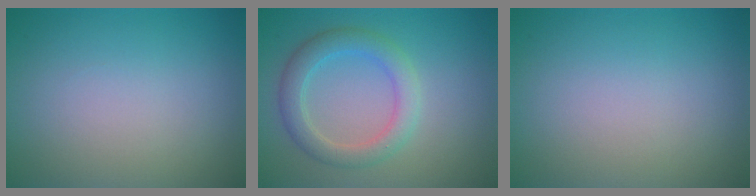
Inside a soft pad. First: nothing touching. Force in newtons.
{"total": 3.4, "press": 3.4, "slide": 0.1}
{"total": 0.0}